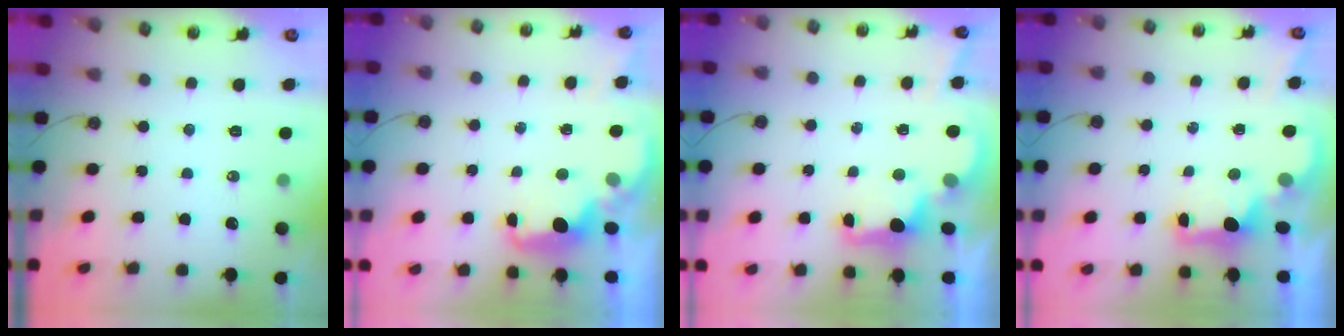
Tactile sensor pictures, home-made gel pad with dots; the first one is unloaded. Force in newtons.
{"total": 2.0, "press": 1.9, "slide": 0.6}
{"total": 2.5, "press": 2.4, "slide": 0.8}
{"total": 2.2, "press": 2.0, "slide": 0.8}